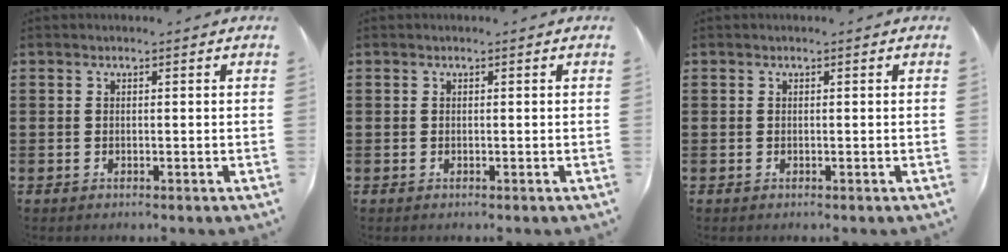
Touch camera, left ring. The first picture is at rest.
{"total": 0.0}
{"total": 0.0}